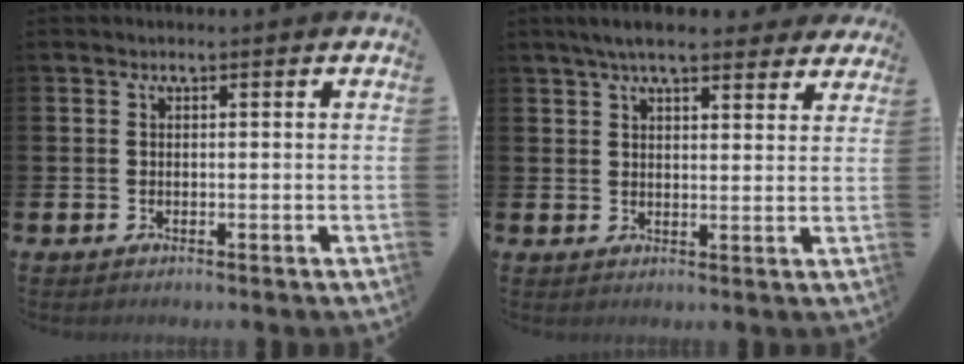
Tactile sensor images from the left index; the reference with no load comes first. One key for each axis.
{"total": 6.1, "fx": 5.4, "fy": 1.3, "fz": 2.6, "tx": -0.049, "ty": -0.015, "tz": 0.095}